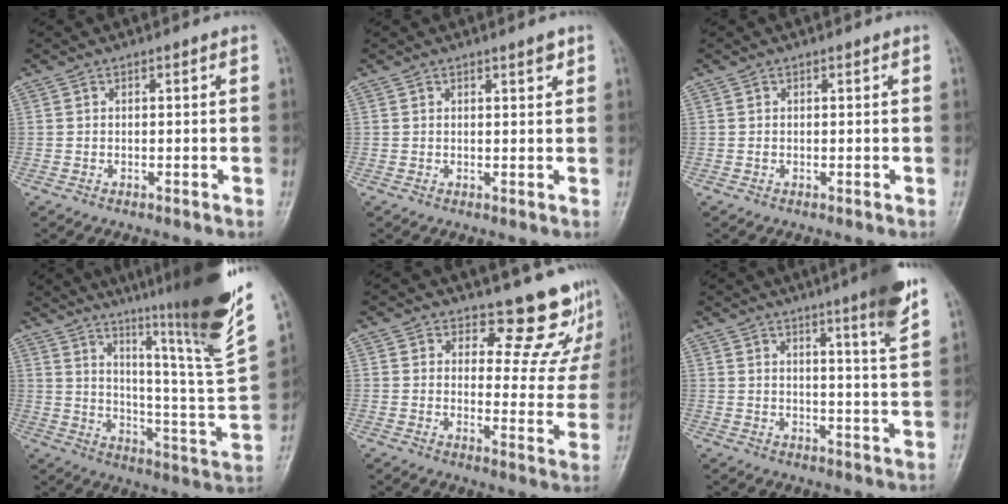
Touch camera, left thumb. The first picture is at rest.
{"total": 1.5, "force": [1.1, 0.2, 1.0], "torque": [-0.010, -0.008, 0.017]}
{"total": 0.0}
{"total": 28.0, "force": [18.3, 1.7, 21.0], "torque": [-0.298, -0.105, 0.268]}
{"total": 11.2, "force": [10.5, 3.8, 1.1], "torque": [0.032, -0.112, 0.110]}
{"total": 9.3, "force": [6.1, -0.1, 7.1], "torque": [-0.090, -0.037, 0.079]}